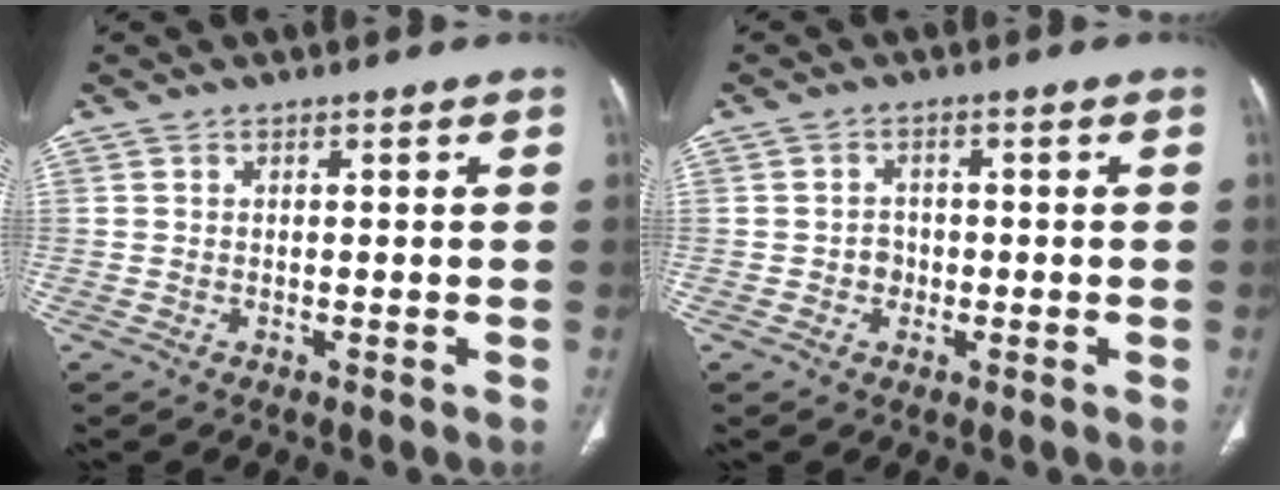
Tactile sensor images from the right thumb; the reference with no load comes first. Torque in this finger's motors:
{"motor_torque": [-0.06, -0.06, 0.14, 0.13, 0.00]}